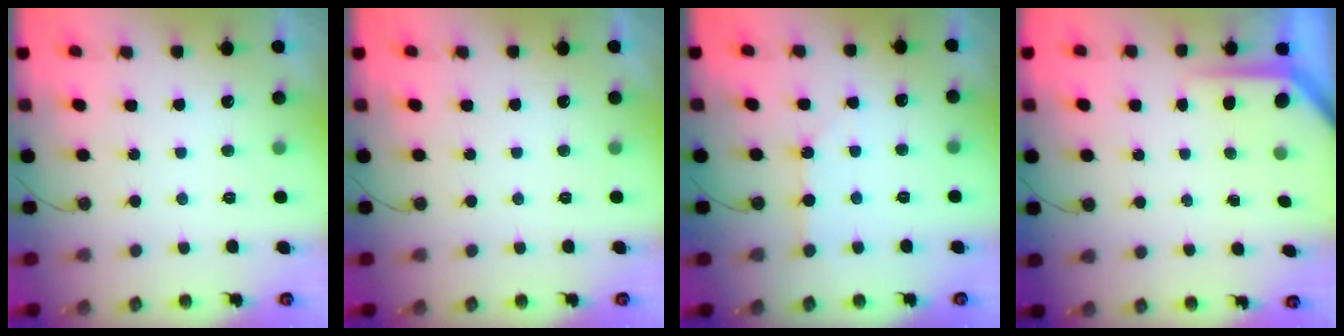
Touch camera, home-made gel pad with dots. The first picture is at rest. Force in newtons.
{"total": 0.0}
{"total": 2.7, "press": 2.7, "slide": 0.4}
{"total": 5.2, "press": 5.1, "slide": 0.3}